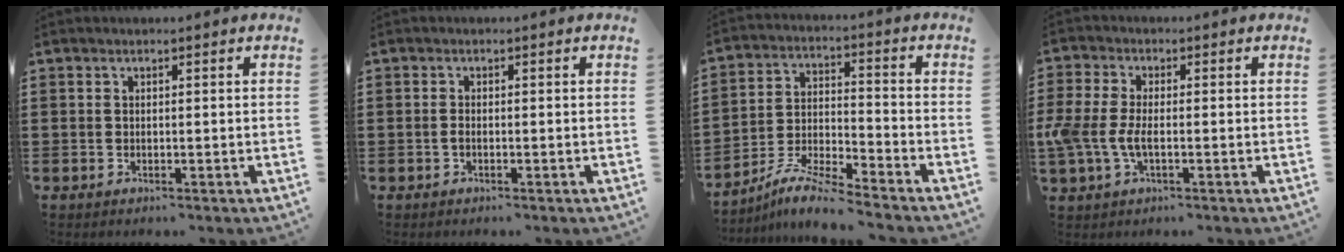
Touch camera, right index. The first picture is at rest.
{"total": 0.9, "force": [-0.4, 0.1, 0.8], "torque": [-0.018, -0.006, -0.005]}
{"total": 6.8, "force": [-6.3, 0.1, 2.4], "torque": [-0.057, -0.003, -0.126]}
{"total": 5.2, "force": [-1.3, 2.5, 4.4], "torque": [-0.111, -0.006, -0.032]}